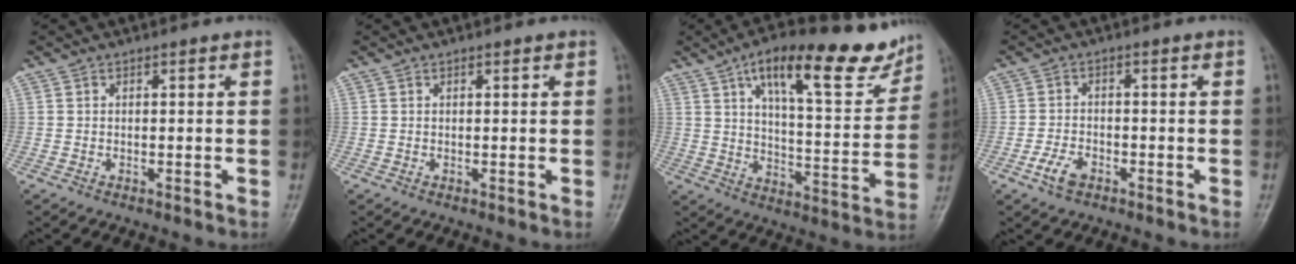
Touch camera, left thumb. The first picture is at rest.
{"total": 0.5, "force": [0.3, 0.2, 0.3], "torque": [-0.006, -0.001, 0.003]}
{"total": 20.6, "force": [12.9, 6.5, 14.7], "torque": [-0.176, -0.047, 0.197]}
{"total": 4.0, "force": [-2.2, 2.3, 2.4], "torque": [-0.047, 0.010, -0.042]}